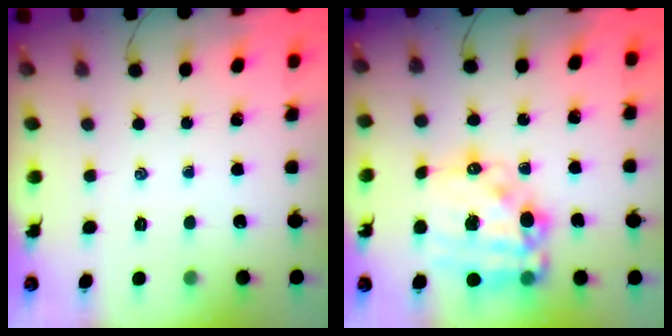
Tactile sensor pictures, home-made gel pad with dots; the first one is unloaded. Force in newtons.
{"total": 19.4, "press": 19.0, "slide": 3.9}